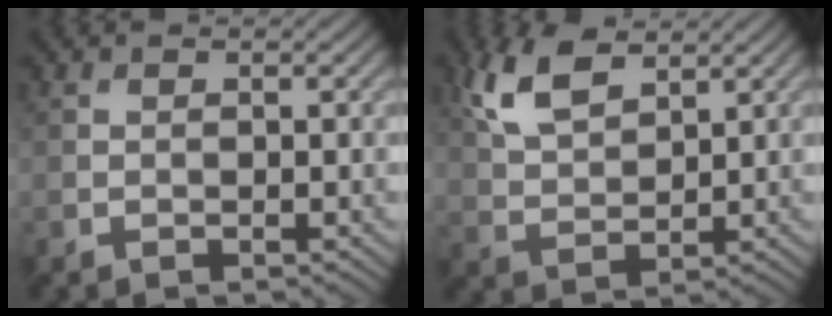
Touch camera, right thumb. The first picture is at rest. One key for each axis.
{"total": 6.8, "fx": 4.0, "fy": 3.1, "fz": 4.5, "tx": -0.113, "ty": 0.006, "tz": 0.082}